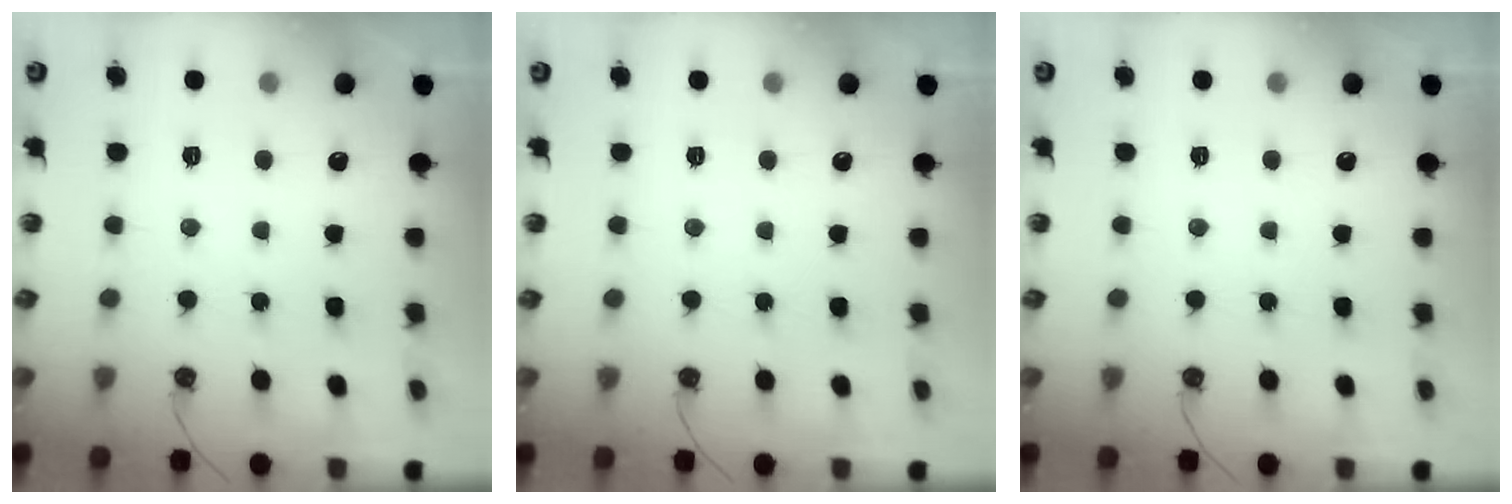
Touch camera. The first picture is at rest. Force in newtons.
{"total": 0.0}
{"total": 0.0}